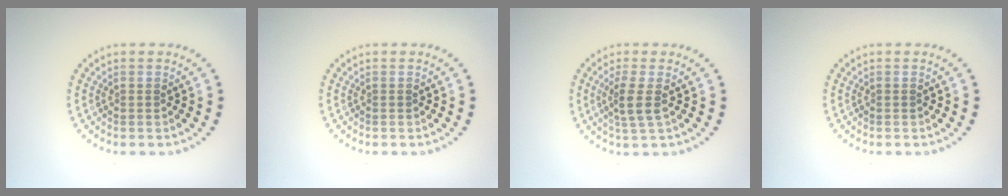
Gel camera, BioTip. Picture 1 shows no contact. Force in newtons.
{"total": 0.0}
{"total": 2.4, "press": 1.9, "slide": 1.5}
{"total": 0.0}